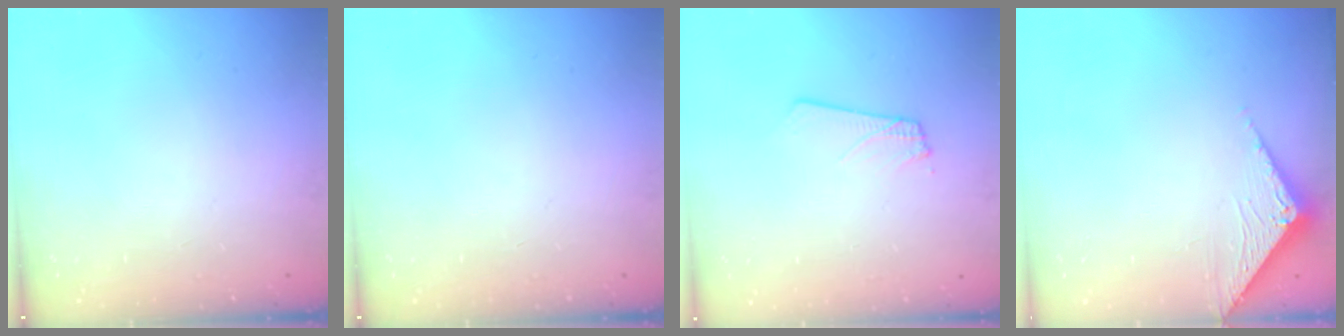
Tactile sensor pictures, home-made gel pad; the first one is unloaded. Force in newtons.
{"total": 0.0}
{"total": 1.9, "press": 1.9, "slide": 0.1}
{"total": 3.3, "press": 3.3, "slide": 0.3}